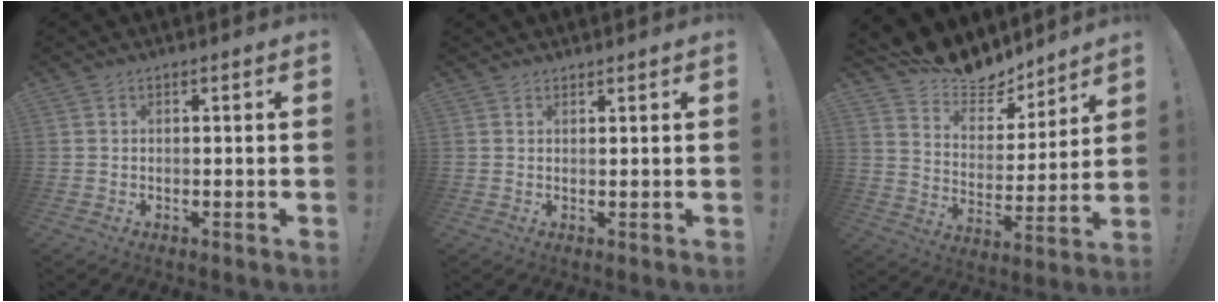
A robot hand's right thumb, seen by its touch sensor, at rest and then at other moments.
{"total": 0.8, "force": [0.7, 0.0, -0.4], "torque": [0.008, -0.001, 0.014]}
{"total": 12.8, "force": [11.7, 4.4, 2.5], "torque": [-0.066, -0.097, 0.213]}